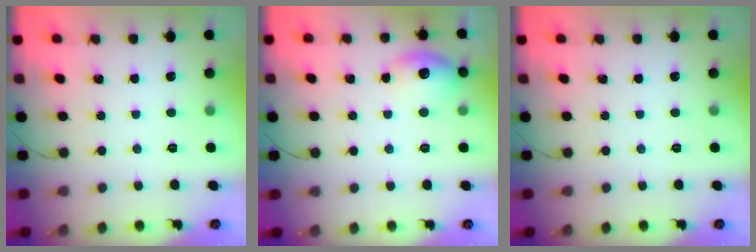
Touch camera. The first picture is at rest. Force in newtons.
{"total": 9.2, "press": 9.2, "slide": 1.3}
{"total": 0.0}